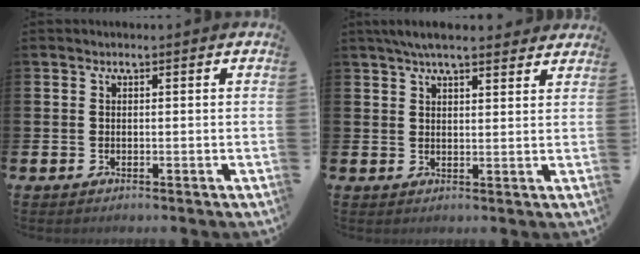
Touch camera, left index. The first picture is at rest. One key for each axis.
{"total": 4.9, "fx": 4.4, "fy": 0.8, "fz": 2.0, "tx": -0.047, "ty": -0.009, "tz": 0.081}